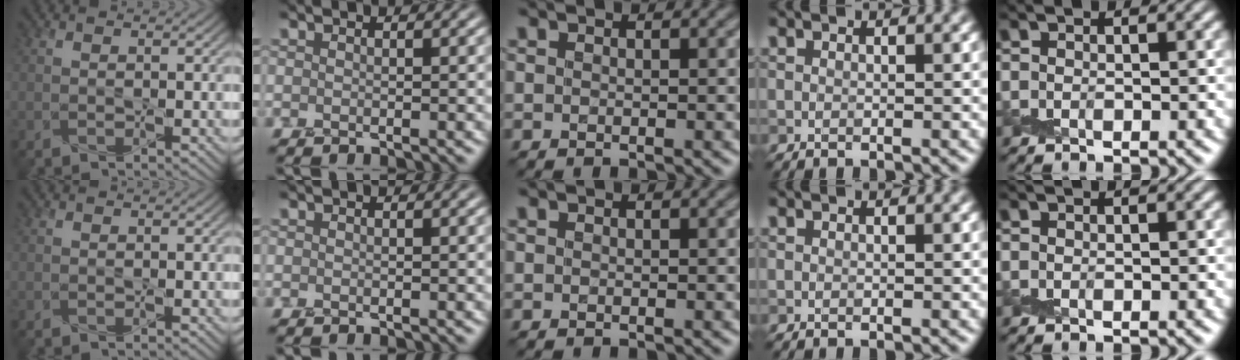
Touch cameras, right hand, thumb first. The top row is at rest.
{}